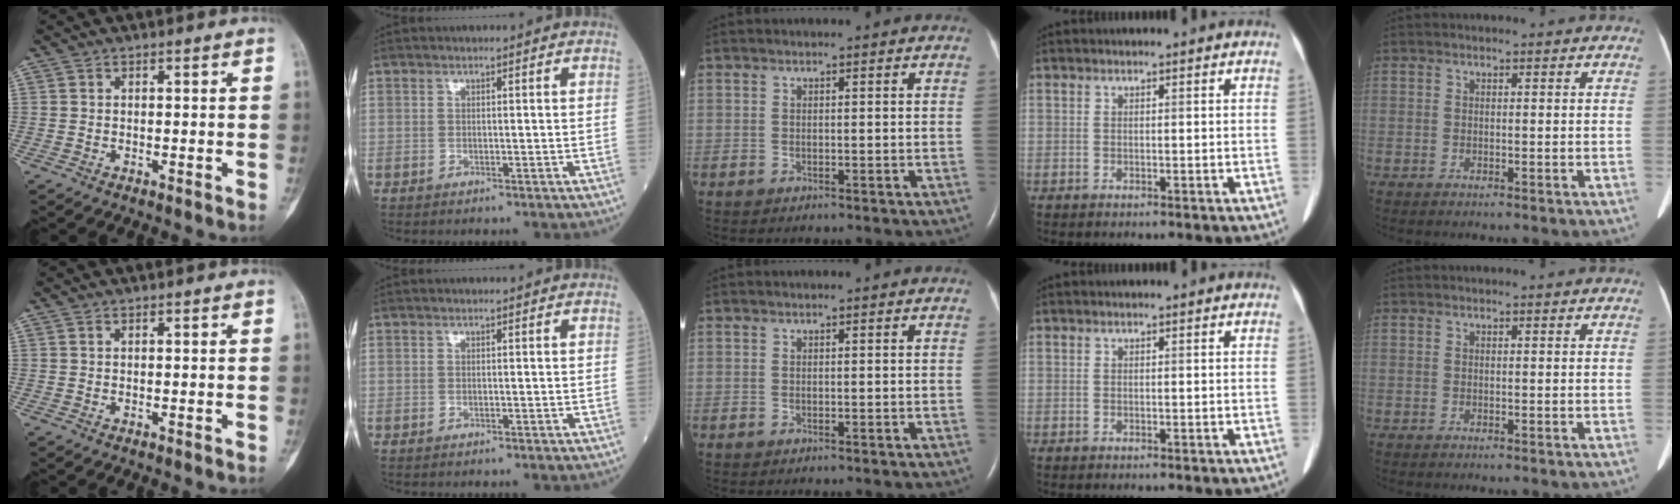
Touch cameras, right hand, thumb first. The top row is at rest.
{}